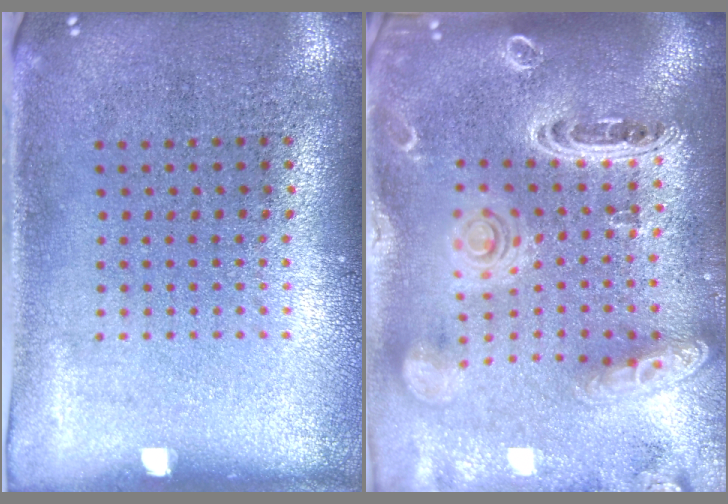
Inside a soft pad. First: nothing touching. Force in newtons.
{"total": 2.8, "press": 2.4, "slide": 1.5}